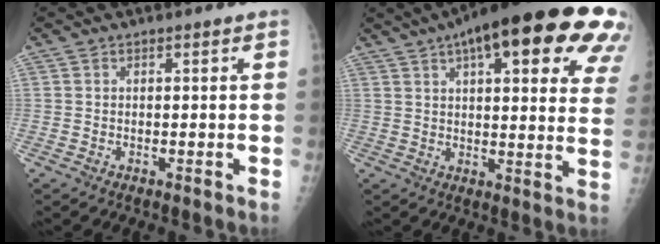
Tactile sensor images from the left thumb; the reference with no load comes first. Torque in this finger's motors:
{"motor_torque": [1.35, 0.32, 1.78, -0.99, 0.14]}